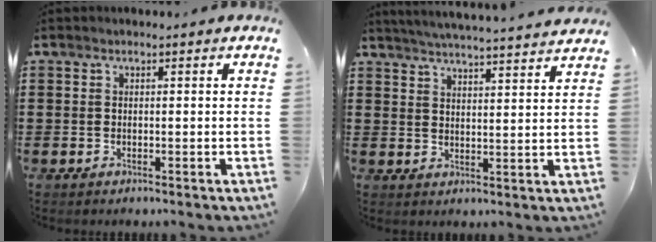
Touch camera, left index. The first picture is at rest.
{"total": 4.4, "force": [4.3, -0.9, 0.6], "torque": [-0.029, -0.029, 0.073]}